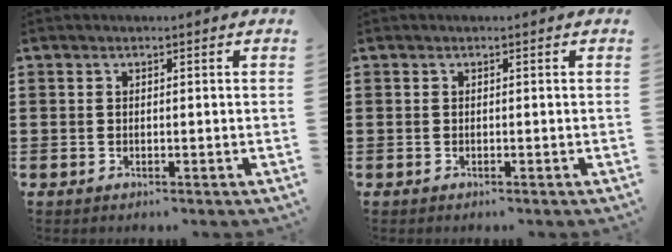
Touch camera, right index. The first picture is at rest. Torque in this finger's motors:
{"motor_torque": [0.18, -0.09, 0.00, 0.00]}